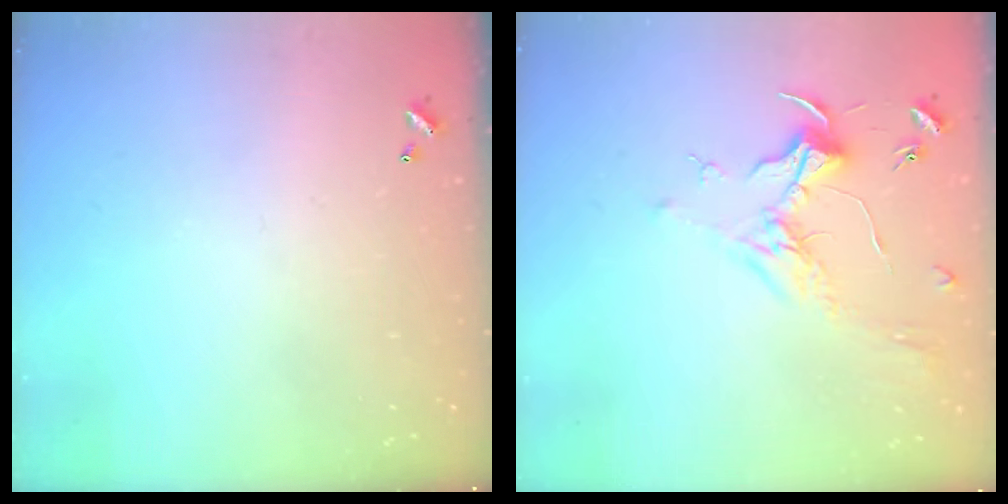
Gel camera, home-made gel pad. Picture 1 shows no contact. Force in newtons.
{"total": 1.8, "press": 1.6, "slide": 0.6}